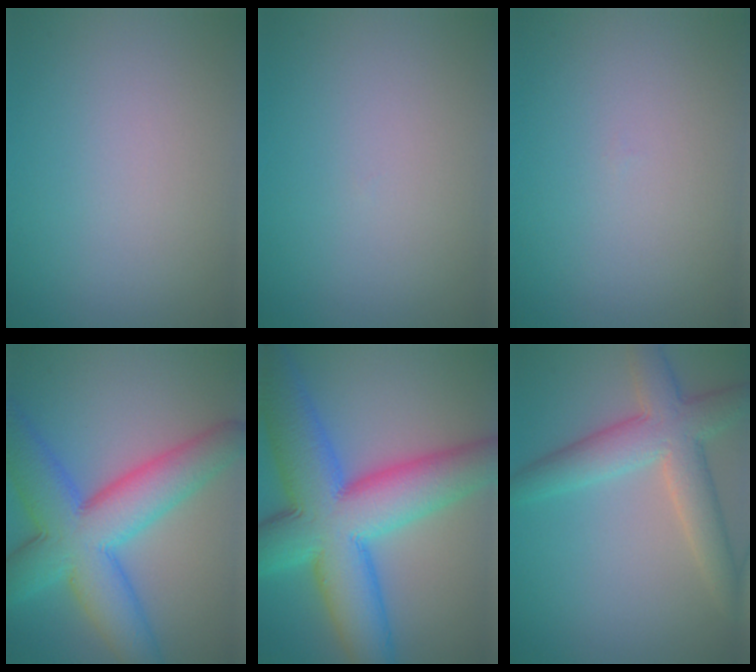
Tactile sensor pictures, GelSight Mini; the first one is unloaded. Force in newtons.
{"total": 0.0}
{"total": 0.0}
{"total": 10.6, "press": 10.6, "slide": 0.2}
{"total": 14.2, "press": 14.1, "slide": 0.3}
{"total": 6.0, "press": 6.0, "slide": 0.3}